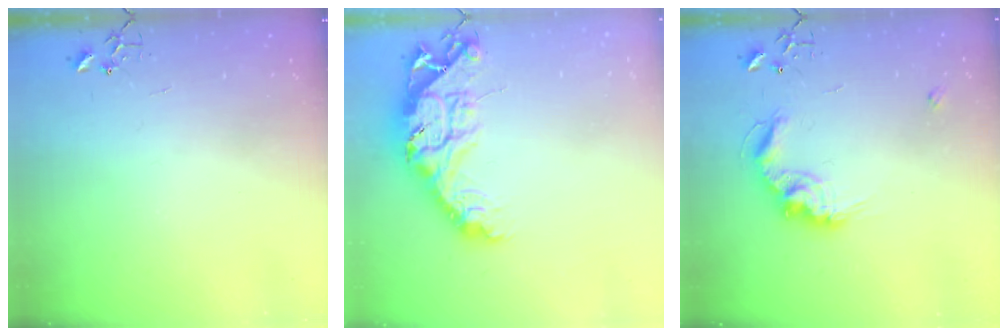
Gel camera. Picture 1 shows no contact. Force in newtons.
{"total": 18.3, "press": 18.3, "slide": 1.4}
{"total": 12.6, "press": 12.6, "slide": 0.4}